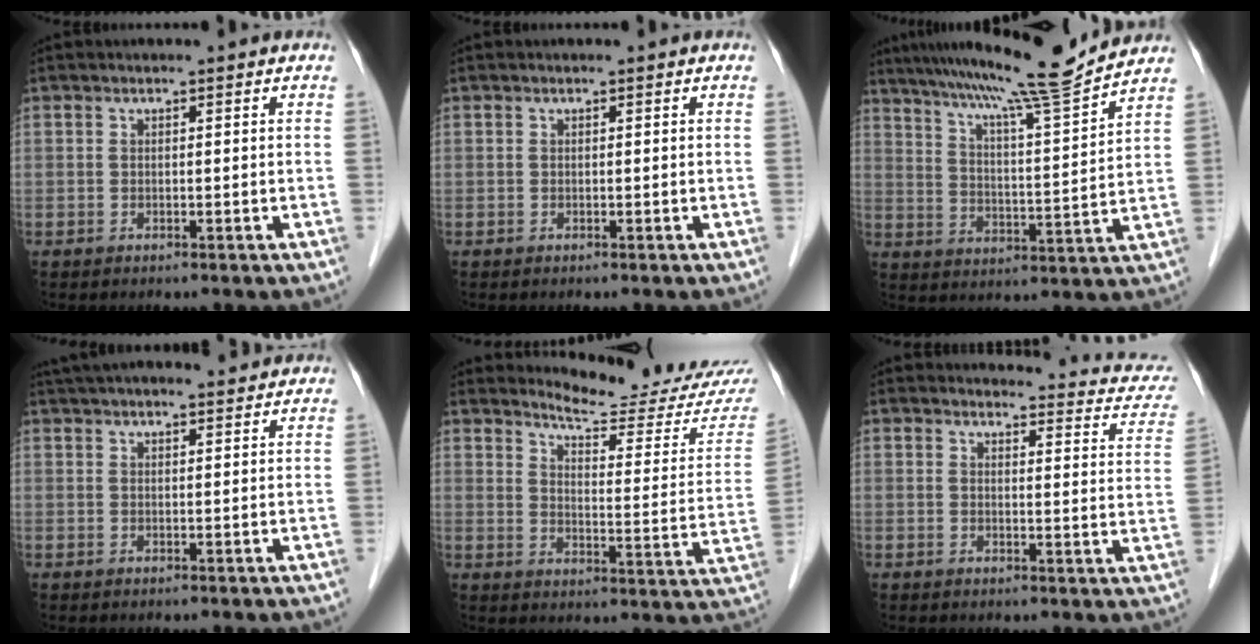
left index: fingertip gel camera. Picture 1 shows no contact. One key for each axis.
{"total": 0.0}
{"total": 14.6, "fx": 12.9, "fy": -1.7, "fz": 6.6, "tx": -0.115, "ty": -0.014, "tz": 0.196}
{"total": 11.9, "fx": 10.7, "fy": 1.8, "fz": 4.9, "tx": -0.076, "ty": 0.031, "tz": 0.154}
{"total": 17.3, "fx": 16.8, "fy": 0.5, "fz": 3.9, "tx": -0.051, "ty": -0.118, "tz": 0.193}
{"total": 13.5, "fx": 12.8, "fy": 3.0, "fz": 2.9, "tx": 0.008, "ty": -0.054, "tz": 0.104}